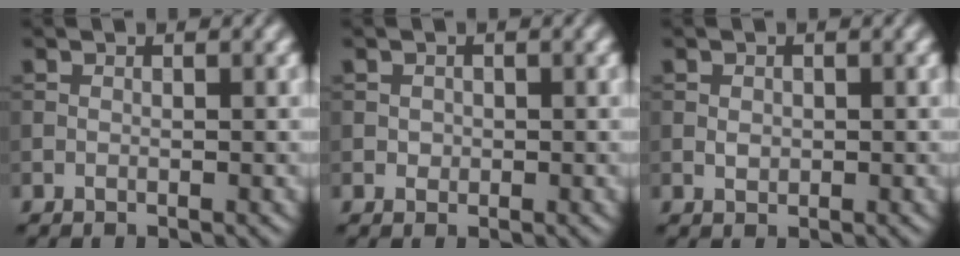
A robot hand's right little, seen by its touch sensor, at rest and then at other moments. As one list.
[{"total": 0.7, "force": [0.1, 0.7, 0.2], "torque": [0.001, -0.002, 0.000]}, {"total": 1.0, "force": [0.0, 0.8, 0.6], "torque": [-0.011, -0.001, 0.000]}]